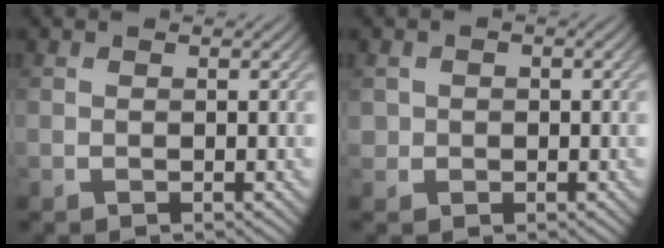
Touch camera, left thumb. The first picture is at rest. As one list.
[{"total": 1.5, "force": [-0.1, 1.5, 0.2], "torque": [0.000, -0.005, -0.002]}]